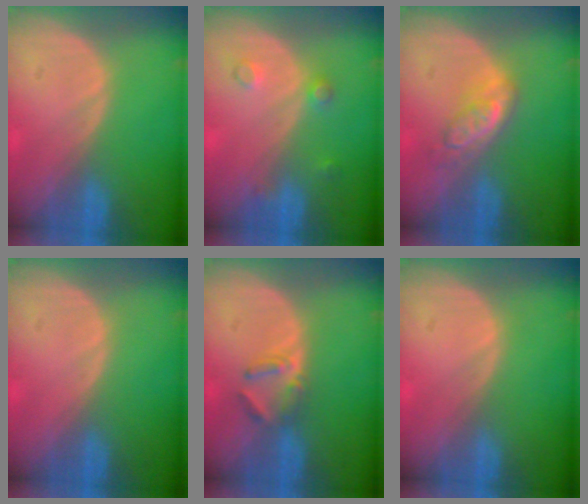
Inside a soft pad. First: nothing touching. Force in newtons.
{"total": 2.3, "press": 2.3, "slide": 0.2}
{"total": 5.0, "press": 4.6, "slide": 1.9}
{"total": 0.0}
{"total": 3.5, "press": 3.4, "slide": 1.1}
{"total": 0.0}